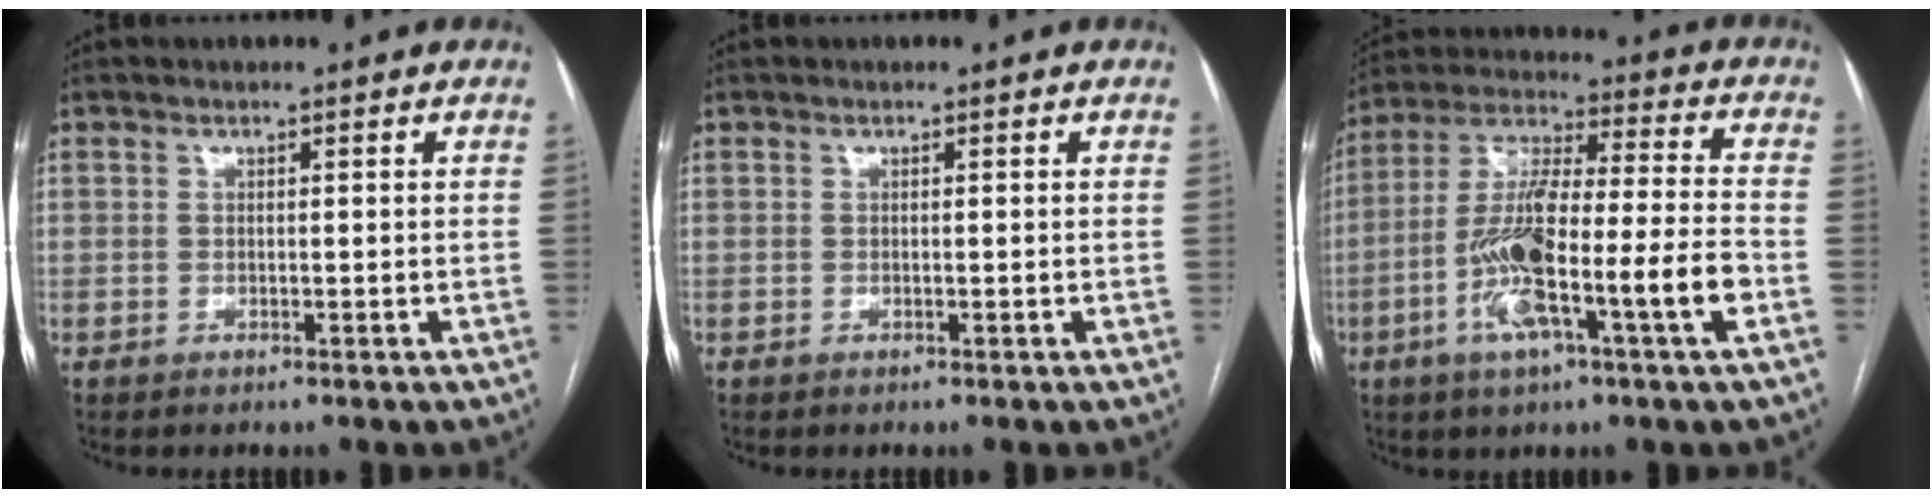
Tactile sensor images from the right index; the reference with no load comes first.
{"total": 0.0}
{"total": 16.8, "force": [-5.5, 1.0, 15.9], "torque": [-0.298, 0.002, -0.100]}